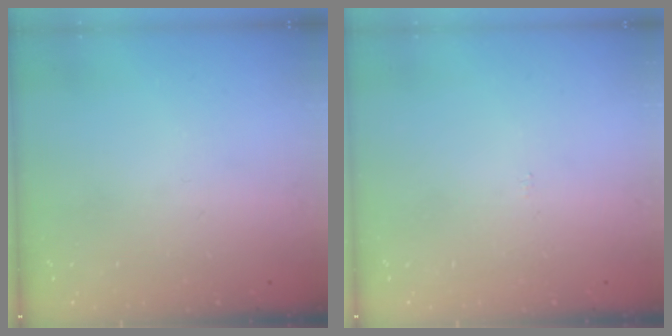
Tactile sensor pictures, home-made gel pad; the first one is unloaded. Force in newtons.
{"total": 0.0}